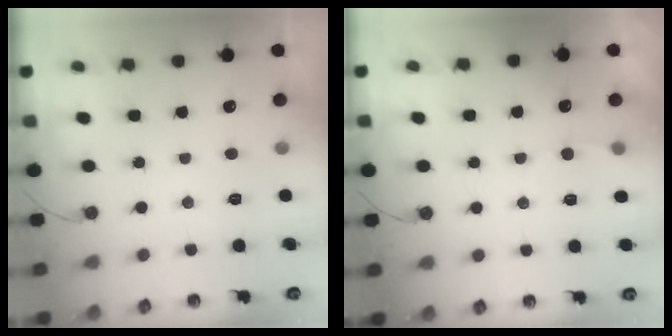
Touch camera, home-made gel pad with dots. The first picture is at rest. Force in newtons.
{"total": 4.4, "press": 4.4, "slide": 0.5}